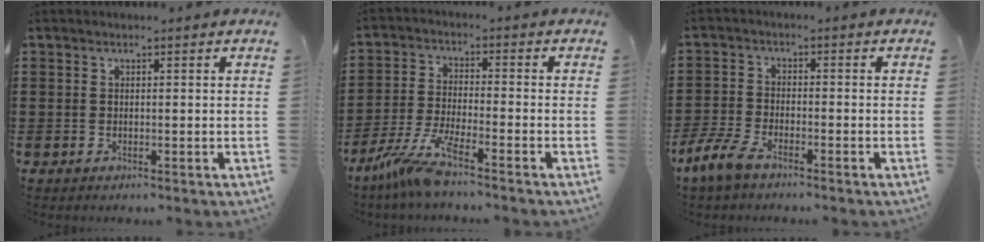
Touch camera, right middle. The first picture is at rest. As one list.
[{"total": 6.9, "force": [-5.6, -0.2, 4.1], "torque": [-0.105, -0.023, -0.113]}, {"total": 5.3, "force": [-4.0, 1.6, 3.1], "torque": [-0.092, -0.010, -0.087]}]